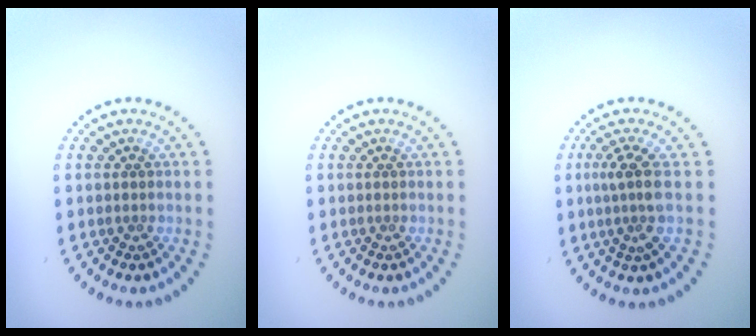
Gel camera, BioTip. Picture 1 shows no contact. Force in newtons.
{"total": 0.0}
{"total": 2.5, "press": 1.9, "slide": 1.7}